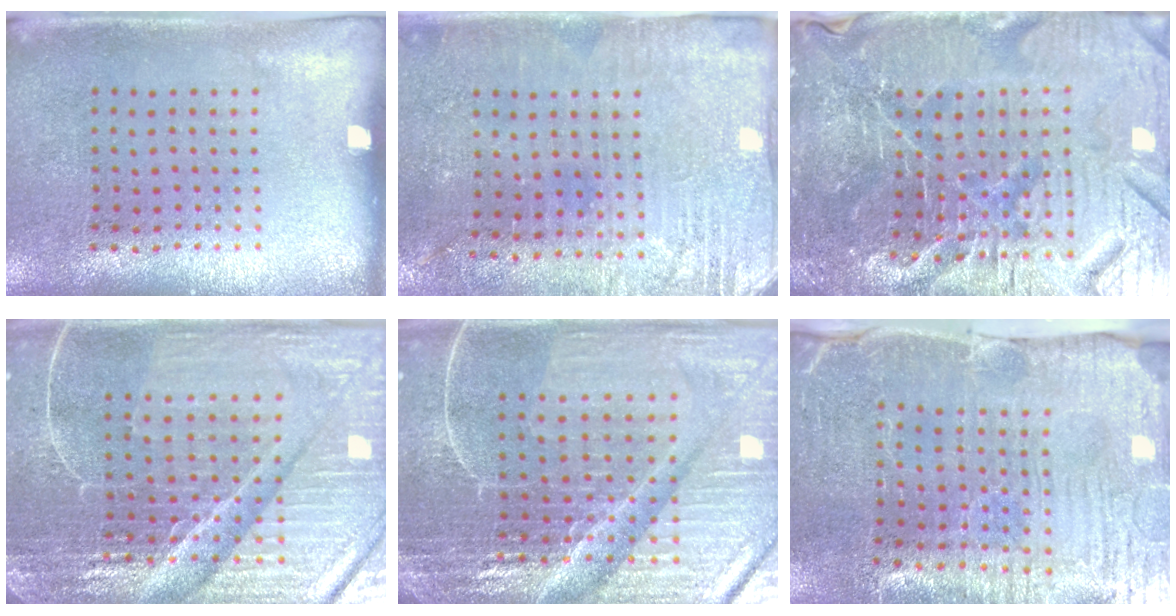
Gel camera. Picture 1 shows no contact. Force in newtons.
{"total": 2.8, "press": 2.7, "slide": 0.7}
{"total": 6.9, "press": 6.2, "slide": 3.0}
{"total": 6.8, "press": 6.0, "slide": 3.2}
{"total": 7.0, "press": 6.1, "slide": 3.4}
{"total": 3.9, "press": 3.8, "slide": 0.5}